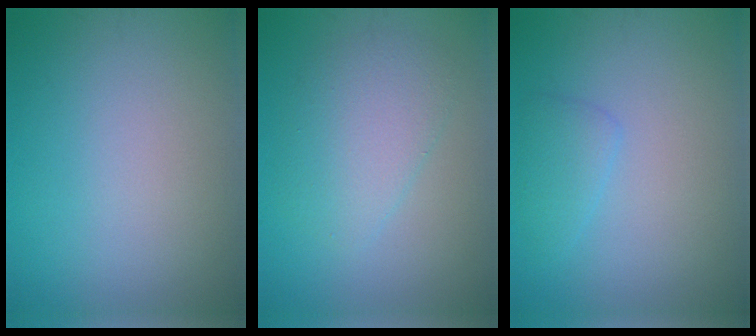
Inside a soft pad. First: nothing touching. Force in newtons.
{"total": 3.5, "press": 3.5, "slide": 0.2}
{"total": 1.7, "press": 1.7, "slide": 0.1}